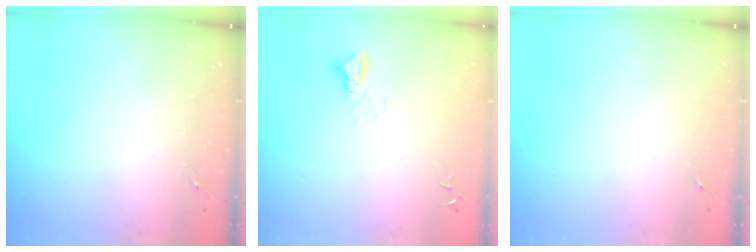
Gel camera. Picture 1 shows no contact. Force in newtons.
{"total": 2.4, "press": 2.4, "slide": 0.1}
{"total": 0.0}